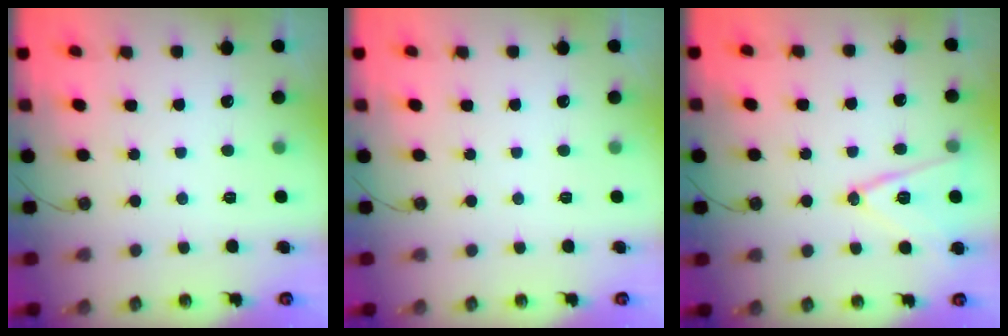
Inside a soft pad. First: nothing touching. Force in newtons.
{"total": 0.0}
{"total": 12.6, "press": 12.1, "slide": 3.3}